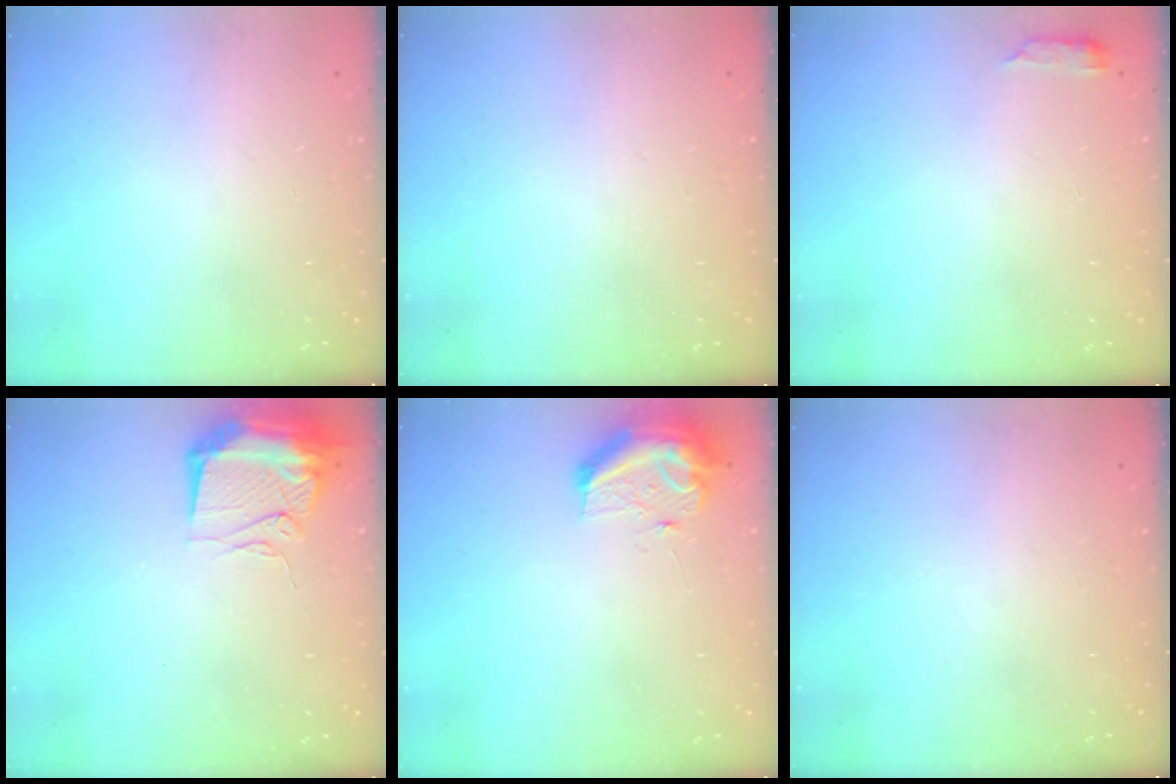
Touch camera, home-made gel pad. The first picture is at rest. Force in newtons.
{"total": 0.0}
{"total": 2.9, "press": 2.9, "slide": 0.5}
{"total": 11.7, "press": 11.6, "slide": 1.0}
{"total": 10.4, "press": 10.4, "slide": 0.9}
{"total": 0.0}